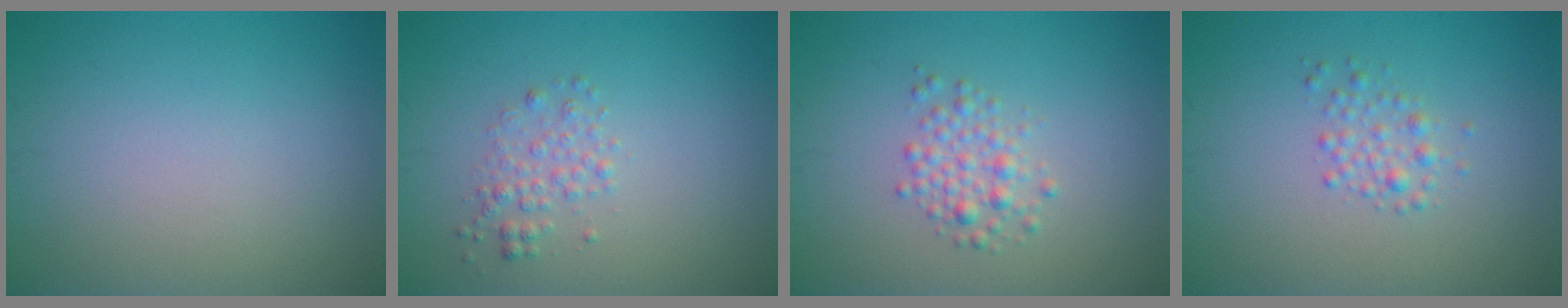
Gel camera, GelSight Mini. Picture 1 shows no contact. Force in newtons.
{"total": 1.7, "press": 1.7, "slide": 0.0}
{"total": 2.2, "press": 2.2, "slide": 0.1}
{"total": 1.6, "press": 1.6, "slide": 0.0}